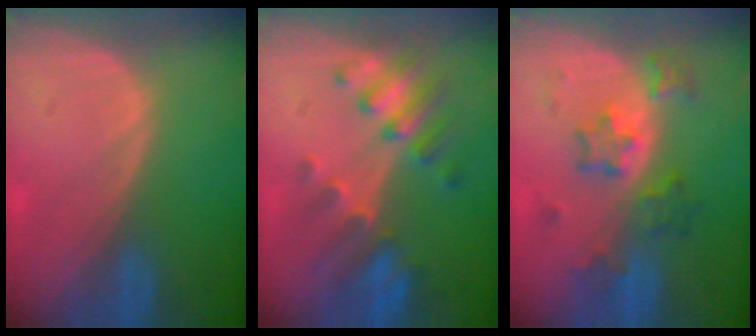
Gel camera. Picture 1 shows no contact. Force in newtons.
{"total": 7.6, "press": 7.1, "slide": 2.8}
{"total": 5.9, "press": 5.8, "slide": 1.0}